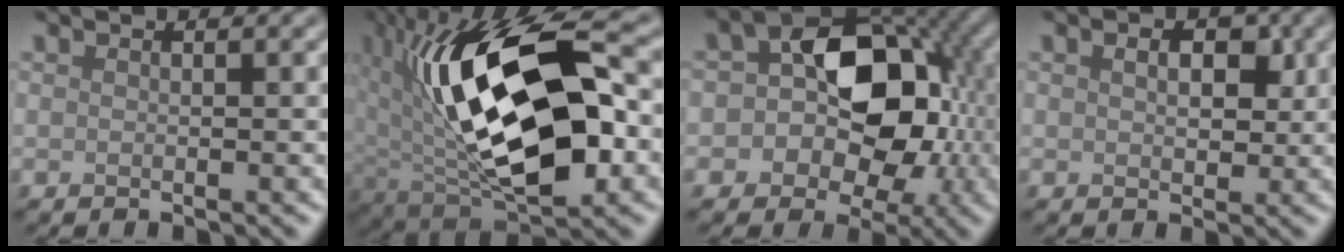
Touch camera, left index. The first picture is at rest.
{"total": 16.8, "force": [1.7, 8.2, 14.6], "torque": [-0.262, -0.005, 0.032]}
{"total": 11.9, "force": [-0.3, 9.0, 7.8], "torque": [-0.062, 0.021, -0.032]}
{"total": 2.4, "force": [0.6, 1.6, 1.6], "torque": [-0.030, -0.007, 0.012]}